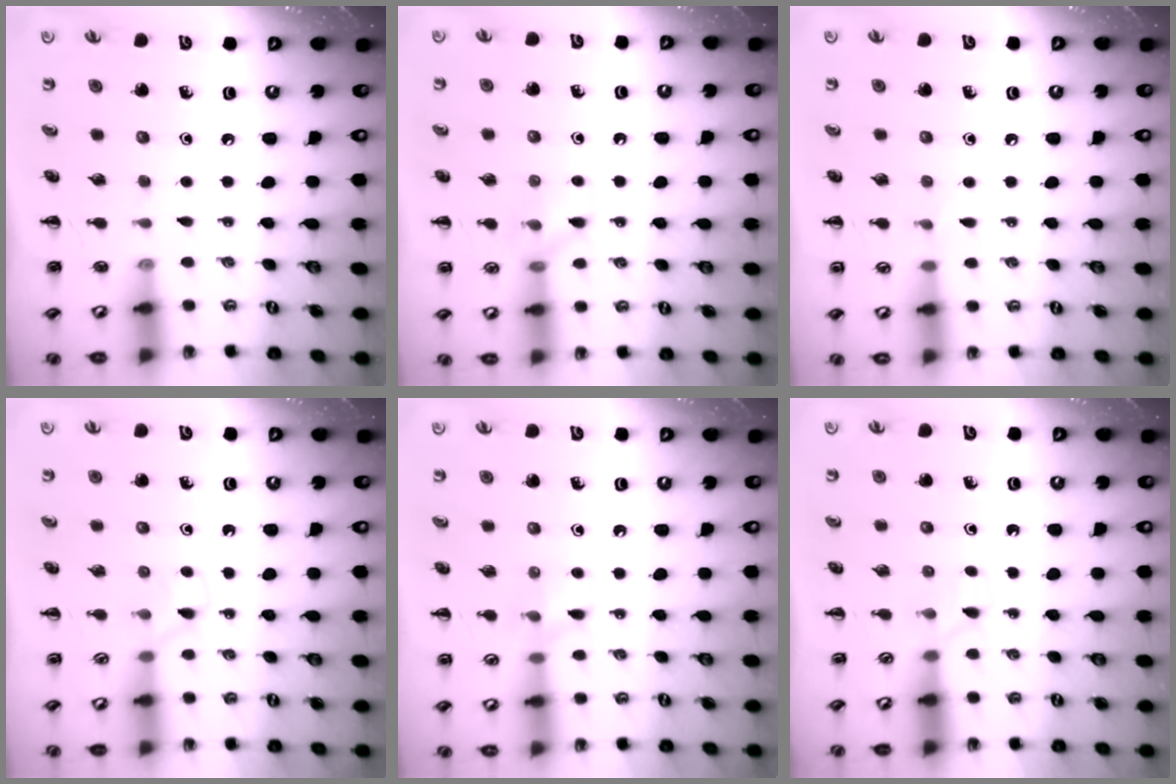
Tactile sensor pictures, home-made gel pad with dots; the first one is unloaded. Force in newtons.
{"total": 6.8, "press": 6.7, "slide": 0.7}
{"total": 3.0, "press": 2.8, "slide": 0.9}
{"total": 3.3, "press": 3.1, "slide": 1.2}
{"total": 7.4, "press": 7.4, "slide": 0.8}
{"total": 2.5, "press": 2.3, "slide": 1.0}